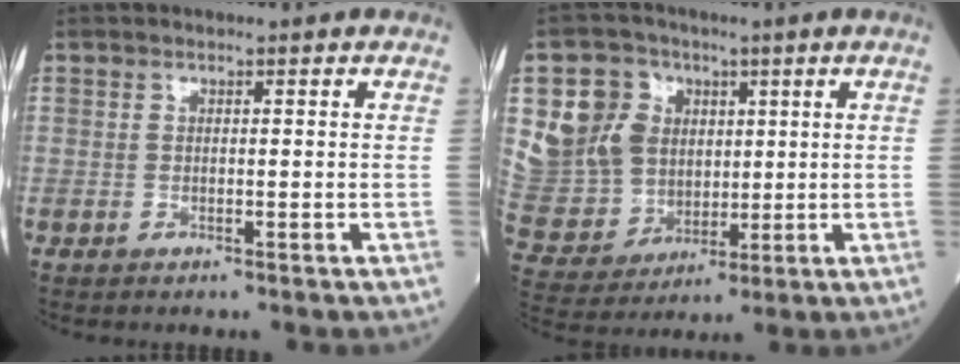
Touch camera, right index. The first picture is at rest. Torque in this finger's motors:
{"motor_torque": [0.17, 0.09, 0.08, 0.06]}